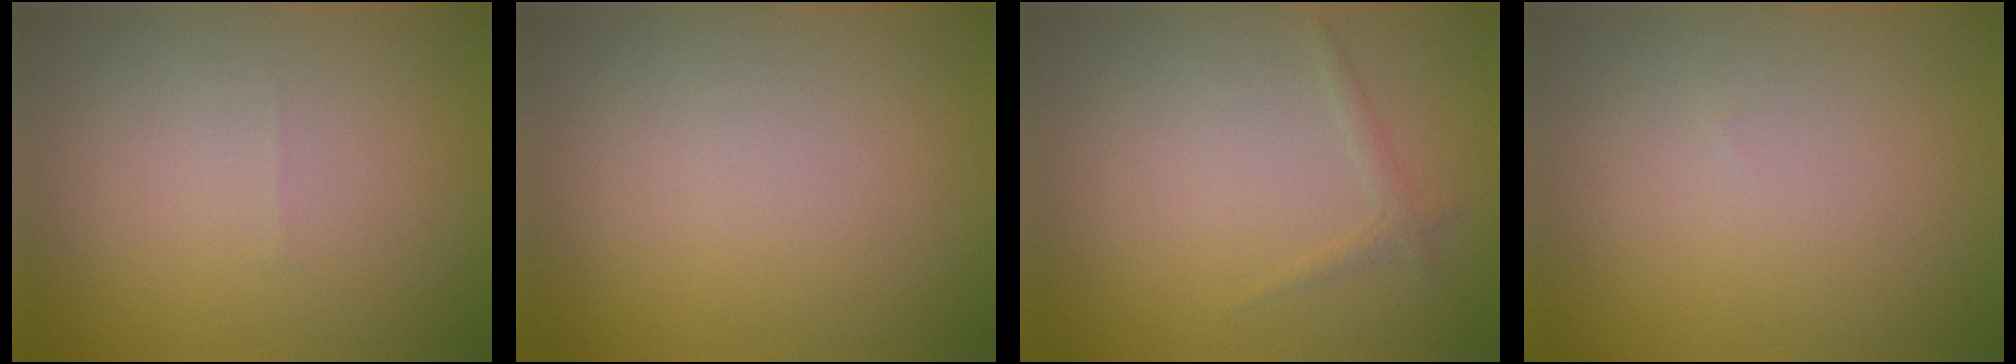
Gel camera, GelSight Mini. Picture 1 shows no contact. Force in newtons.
{"total": 0.0}
{"total": 0.9, "press": 0.9, "slide": 0.1}
{"total": 0.0}